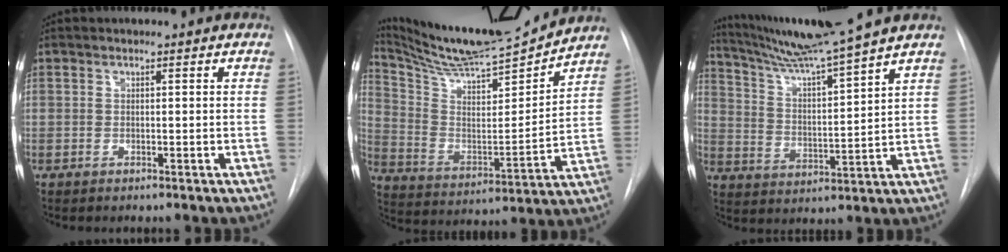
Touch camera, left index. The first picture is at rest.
{"total": 18.6, "force": [17.2, 0.7, 7.1], "torque": [-0.140, -0.026, 0.283]}
{"total": 12.0, "force": [10.2, -2.9, 5.6], "torque": [-0.099, -0.011, 0.179]}